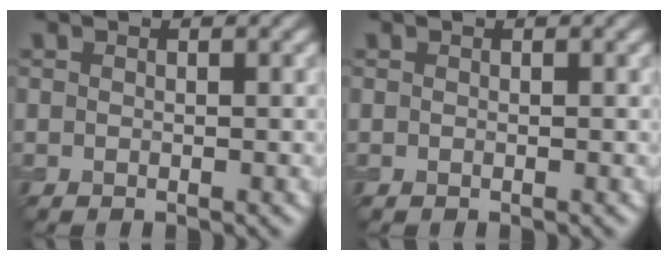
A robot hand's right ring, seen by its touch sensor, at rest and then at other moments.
{"total": 0.0}